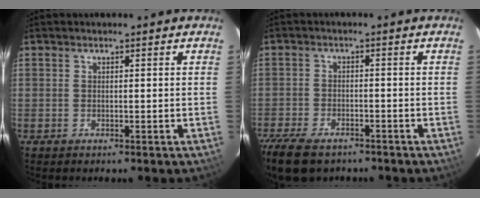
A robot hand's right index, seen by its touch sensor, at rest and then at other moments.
{"total": 12.0, "force": [-9.0, 5.5, 5.8], "torque": [-0.157, -0.033, -0.159]}